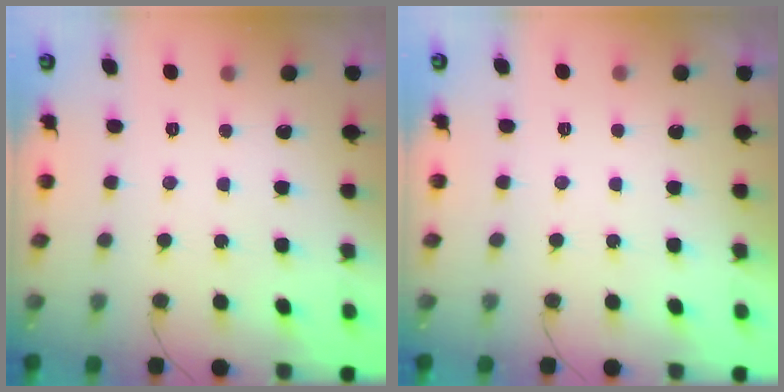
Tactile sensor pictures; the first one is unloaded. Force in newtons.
{"total": 2.3, "press": 2.3, "slide": 0.4}